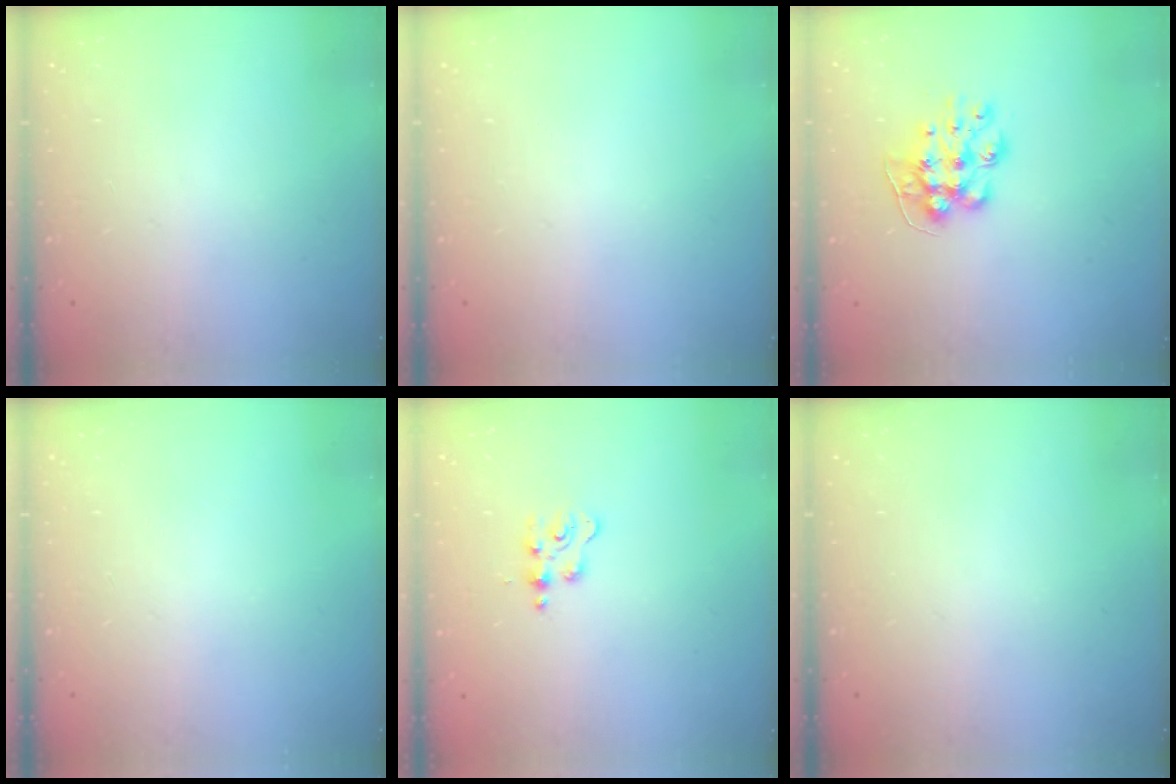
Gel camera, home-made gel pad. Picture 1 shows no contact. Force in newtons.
{"total": 0.0}
{"total": 9.2, "press": 9.2, "slide": 0.2}
{"total": 0.0}
{"total": 2.3, "press": 2.3, "slide": 0.4}
{"total": 0.0}